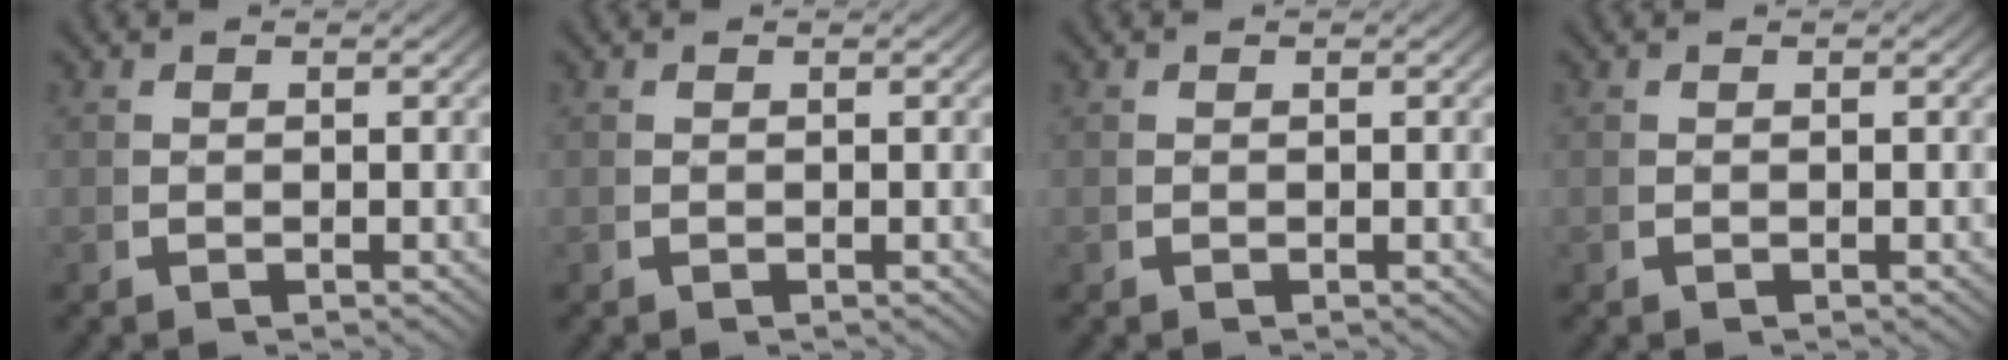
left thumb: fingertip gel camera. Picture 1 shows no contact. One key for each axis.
{"total": 0.0}
{"total": 0.0}
{"total": 0.0}